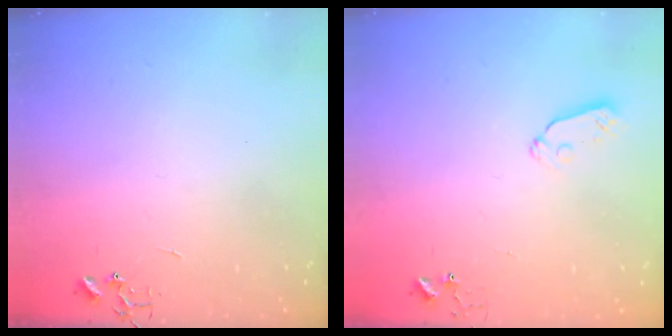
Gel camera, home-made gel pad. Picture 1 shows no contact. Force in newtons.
{"total": 3.7, "press": 3.6, "slide": 0.5}